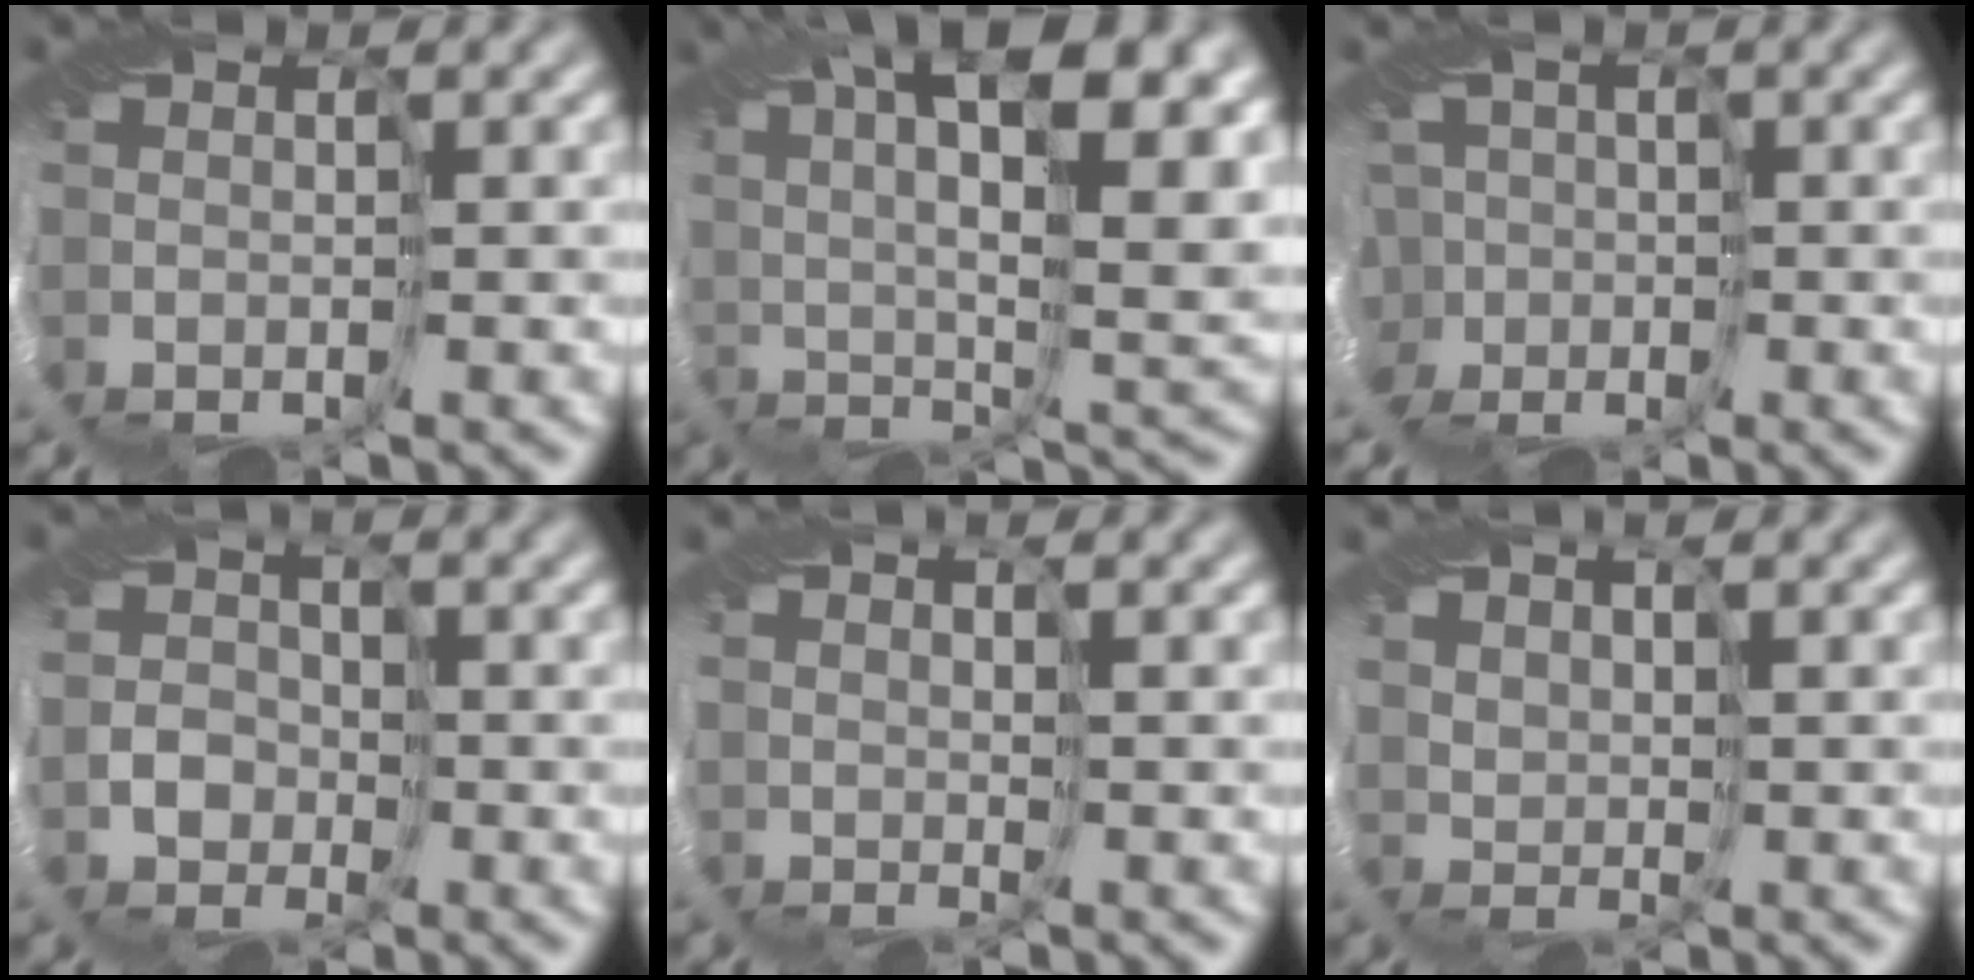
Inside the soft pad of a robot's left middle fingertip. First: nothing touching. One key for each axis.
{"total": 12.8, "fx": 6.1, "fy": 4.0, "fz": 10.5, "tx": -0.162, "ty": 0.025, "tz": 0.099}
{"total": 3.6, "fx": -0.9, "fy": 3.5, "fz": 0.7, "tx": -0.013, "ty": 0.011, "tz": -0.029}
{"total": 1.8, "fx": 0.3, "fy": 0.7, "fz": -1.6, "tx": 0.028, "ty": 0.003, "tz": 0.002}
{"total": 2.6, "fx": 1.8, "fy": -1.1, "fz": -1.5, "tx": 0.016, "ty": 0.005, "tz": 0.034}
{"total": 3.0, "fx": 2.3, "fy": -0.7, "fz": -1.7, "tx": 0.014, "ty": 0.008, "tz": 0.049}